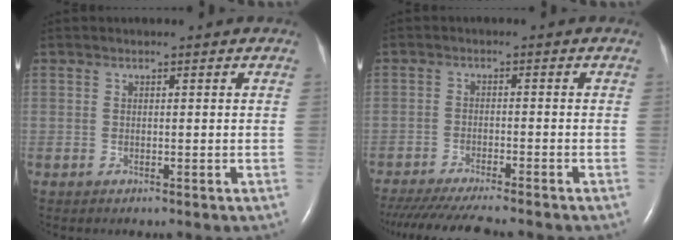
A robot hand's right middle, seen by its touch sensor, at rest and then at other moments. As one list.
[{"total": 12.8, "force": [-11.3, 0.9, 6.1], "torque": [-0.094, -0.031, -0.168]}]